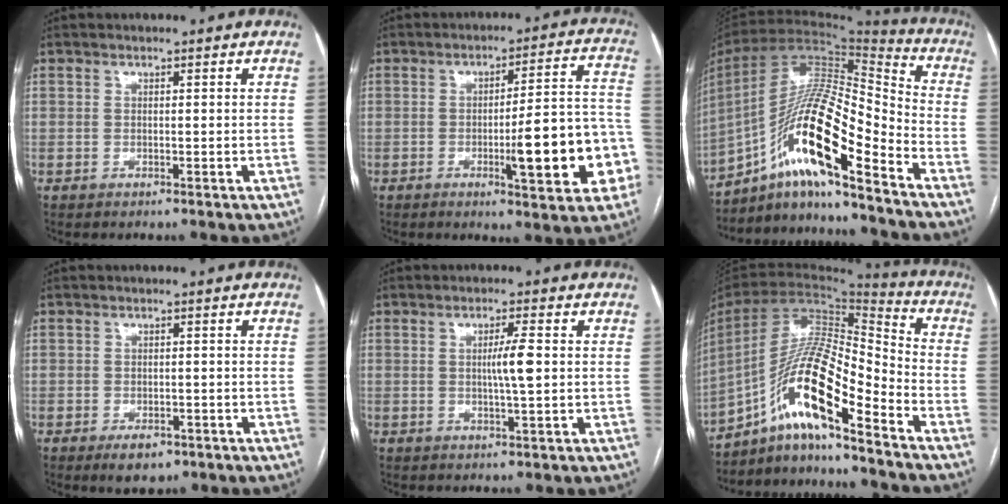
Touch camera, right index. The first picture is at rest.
{"total": 14.4, "force": [-4.2, 2.3, 13.6], "torque": [-0.166, 0.017, -0.054]}
{"total": 19.2, "force": [-10.8, 2.7, 15.7], "torque": [-0.305, 0.005, -0.189]}
{"total": 2.7, "force": [-1.6, 1.7, 1.2], "torque": [-0.014, 0.001, -0.014]}
{"total": 4.0, "force": [0.2, -0.1, 4.0], "torque": [-0.070, -0.002, 0.003]}
{"total": 16.8, "force": [-9.9, 2.4, 13.4], "torque": [-0.255, 0.013, -0.174]}